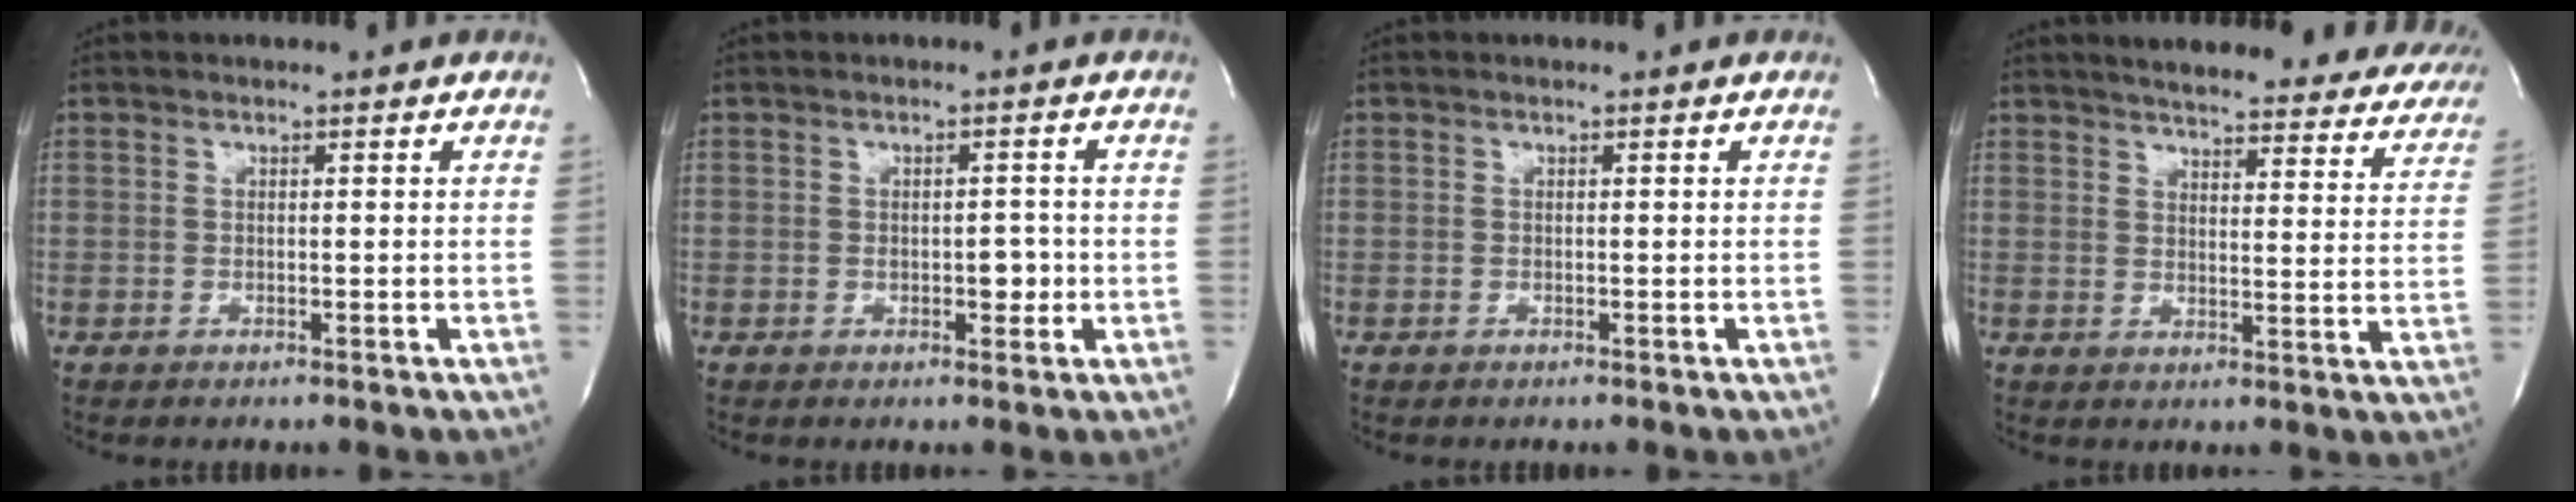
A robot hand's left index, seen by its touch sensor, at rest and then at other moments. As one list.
[{"total": 2.5, "force": [-0.4, 1.4, 2.1], "torque": [-0.027, 0.002, -0.002]}, {"total": 0.0}, {"total": 27.0, "force": [24.5, 6.0, 9.9], "torque": [-0.133, -0.057, 0.272]}]